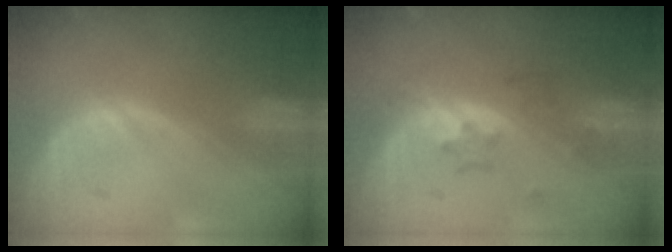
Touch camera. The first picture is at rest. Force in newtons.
{"total": 4.0, "press": 3.8, "slide": 1.4}